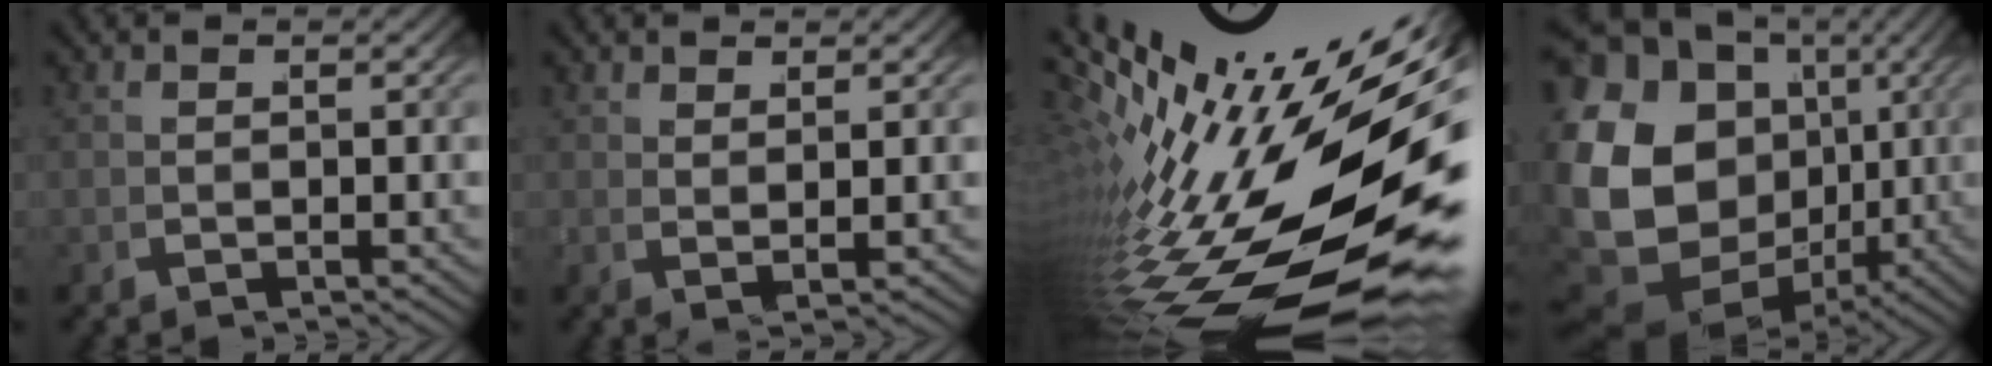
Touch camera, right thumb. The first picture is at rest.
{"total": 2.0, "force": [1.8, -0.4, 0.7], "torque": [-0.008, 0.003, 0.037]}
{"total": 19.5, "force": [-0.1, 9.0, 17.3], "torque": [-0.257, -0.015, 0.024]}
{"total": 20.9, "force": [0.3, 16.5, 12.8], "torque": [-0.298, -0.047, 0.020]}